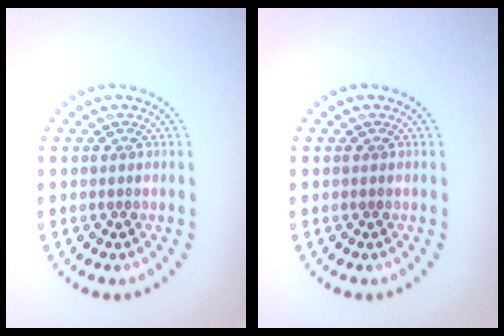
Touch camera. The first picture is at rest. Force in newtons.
{"total": 0.0}